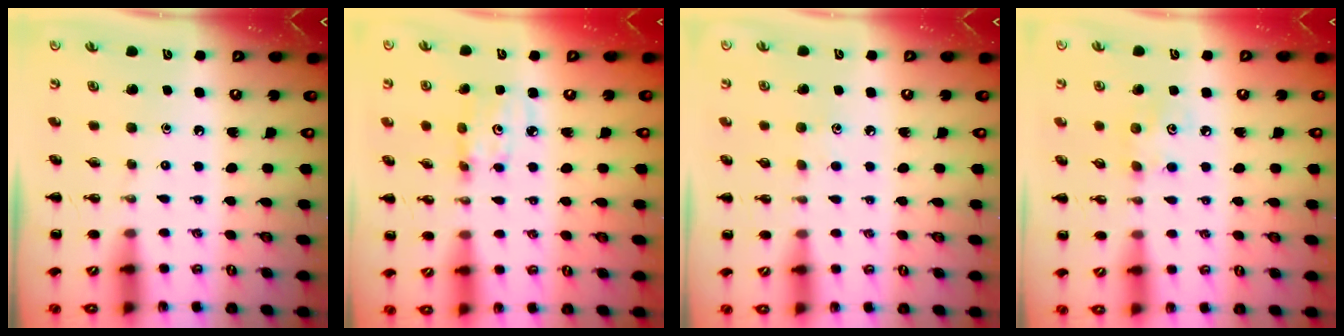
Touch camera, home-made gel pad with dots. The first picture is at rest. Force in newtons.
{"total": 2.8, "press": 2.8, "slide": 0.4}
{"total": 4.3, "press": 4.1, "slide": 1.2}
{"total": 4.5, "press": 4.3, "slide": 1.1}